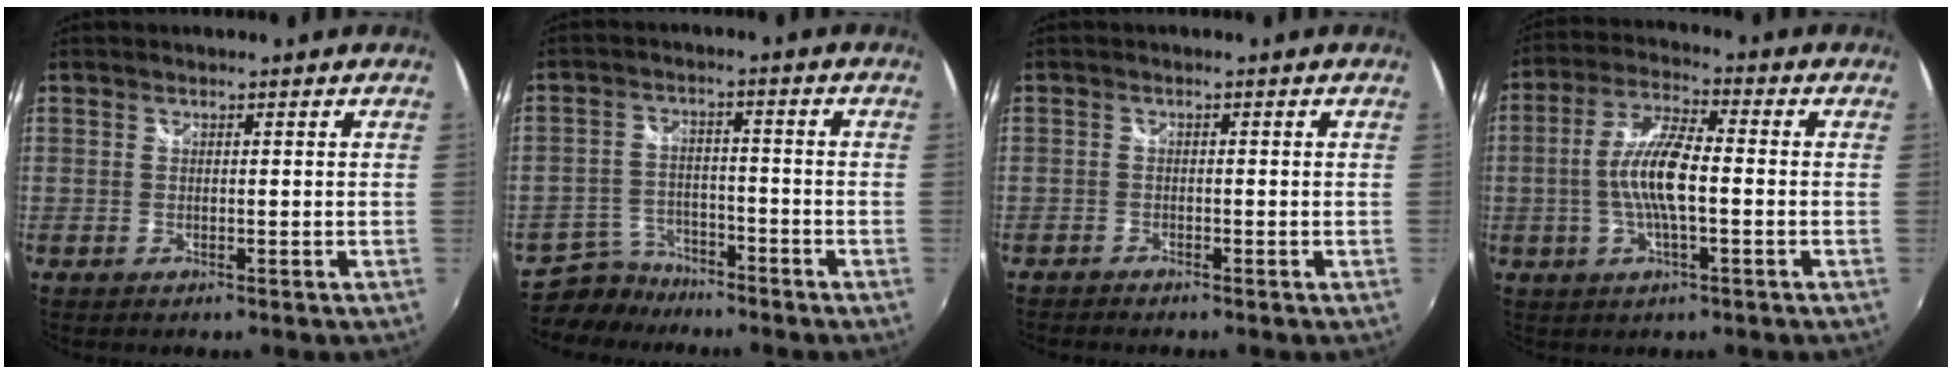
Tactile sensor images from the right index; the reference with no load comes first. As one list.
[{"total": 6.8, "force": [-5.9, 3.3, 0.5], "torque": [-0.028, 0.011, -0.102]}, {"total": 1.4, "force": [-1.4, 0.4, 0.1], "torque": [-0.011, -0.004, -0.027]}, {"total": 8.6, "force": [-0.8, 2.7, 8.1], "torque": [-0.159, 0.005, -0.018]}]